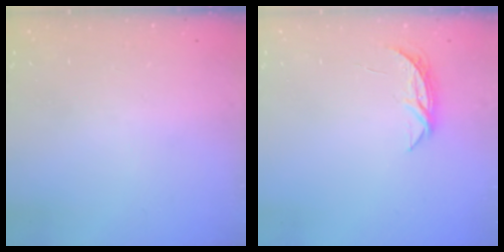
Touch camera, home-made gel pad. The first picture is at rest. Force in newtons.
{"total": 4.8, "press": 4.7, "slide": 0.5}